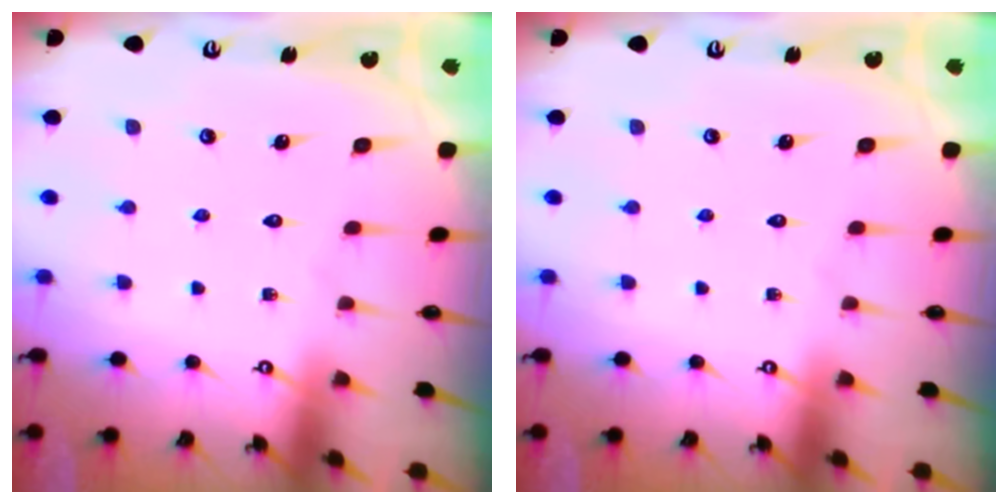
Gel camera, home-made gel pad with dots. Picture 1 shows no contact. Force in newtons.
{"total": 0.0}